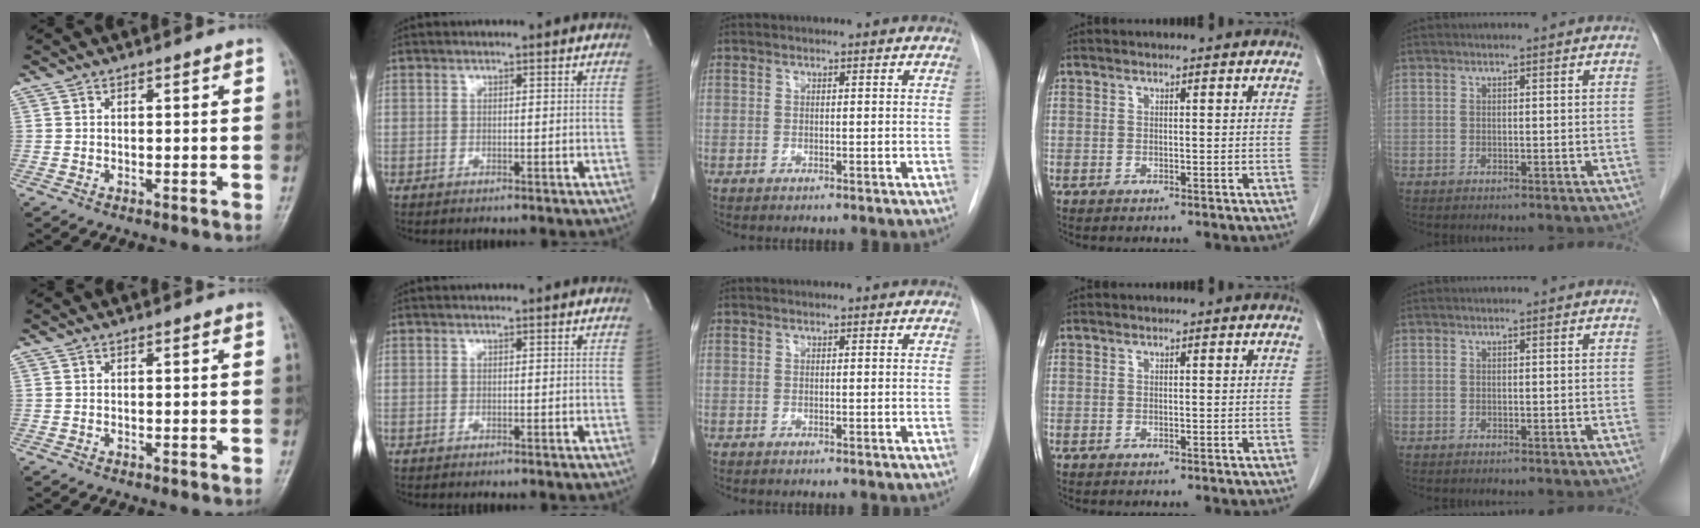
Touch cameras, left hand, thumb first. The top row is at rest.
{}